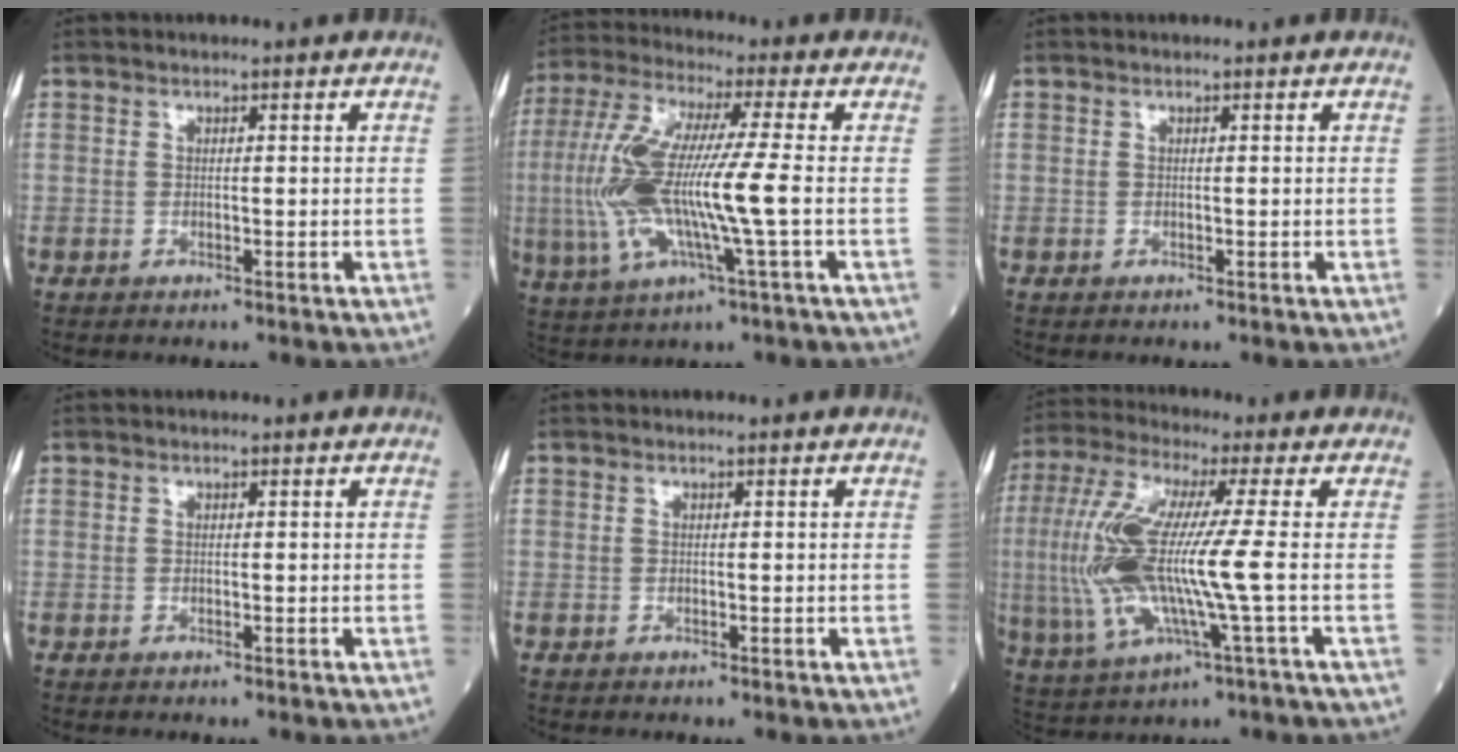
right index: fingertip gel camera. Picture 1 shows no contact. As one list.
[{"total": 15.6, "force": [-1.6, 1.0, 15.5], "torque": [-0.334, 0.001, -0.035]}, {"total": 0.0}, {"total": 0.0}, {"total": 0.0}, {"total": 16.2, "force": [-0.9, 1.0, 16.1], "torque": [-0.362, -0.005, -0.020]}]